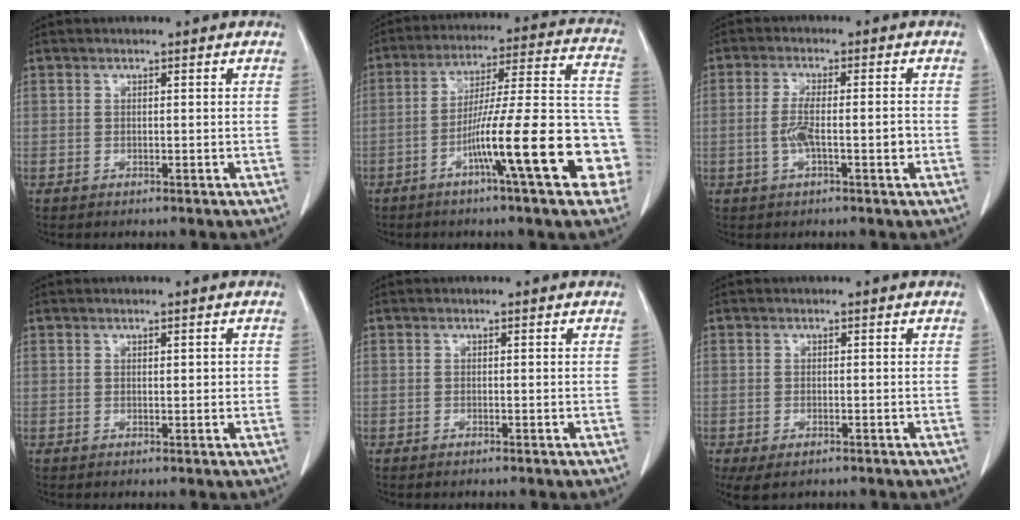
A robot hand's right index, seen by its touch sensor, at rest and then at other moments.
{"total": 19.8, "force": [-7.5, 1.4, 18.3], "torque": [-0.217, 0.023, -0.112]}
{"total": 5.3, "force": [-1.1, 1.2, 5.0], "torque": [-0.101, 0.007, -0.019]}
{"total": 1.2, "force": [0.2, 0.4, 1.1], "torque": [-0.016, 0.001, 0.005]}
{"total": 0.0}
{"total": 3.8, "force": [-2.4, 1.7, 2.4], "torque": [-0.040, -0.009, -0.033]}